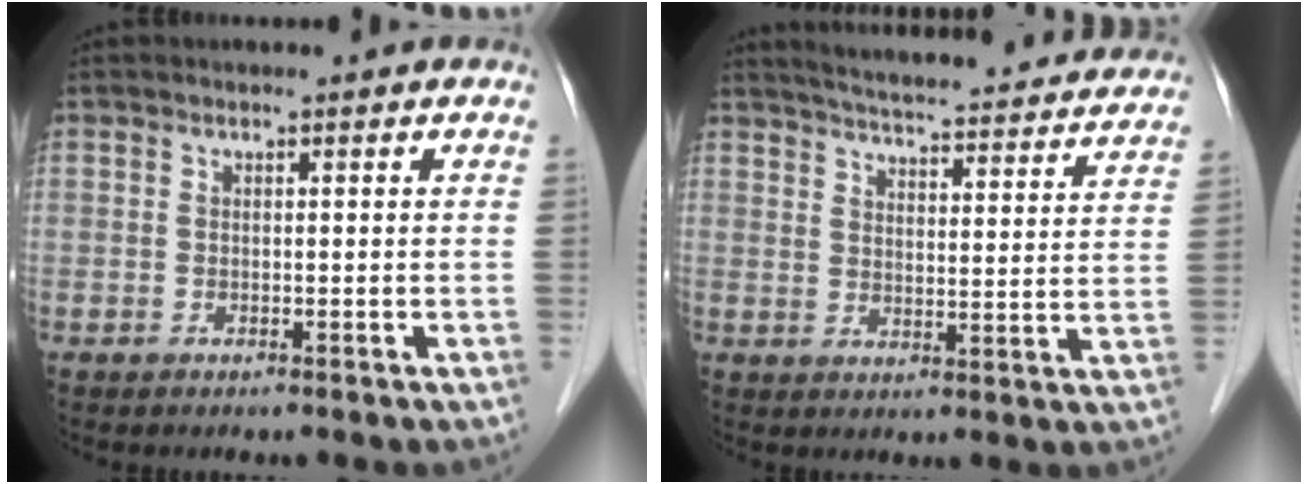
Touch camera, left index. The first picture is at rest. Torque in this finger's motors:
{"motor_torque": [-0.04, -0.45, 0.19, 0.09]}